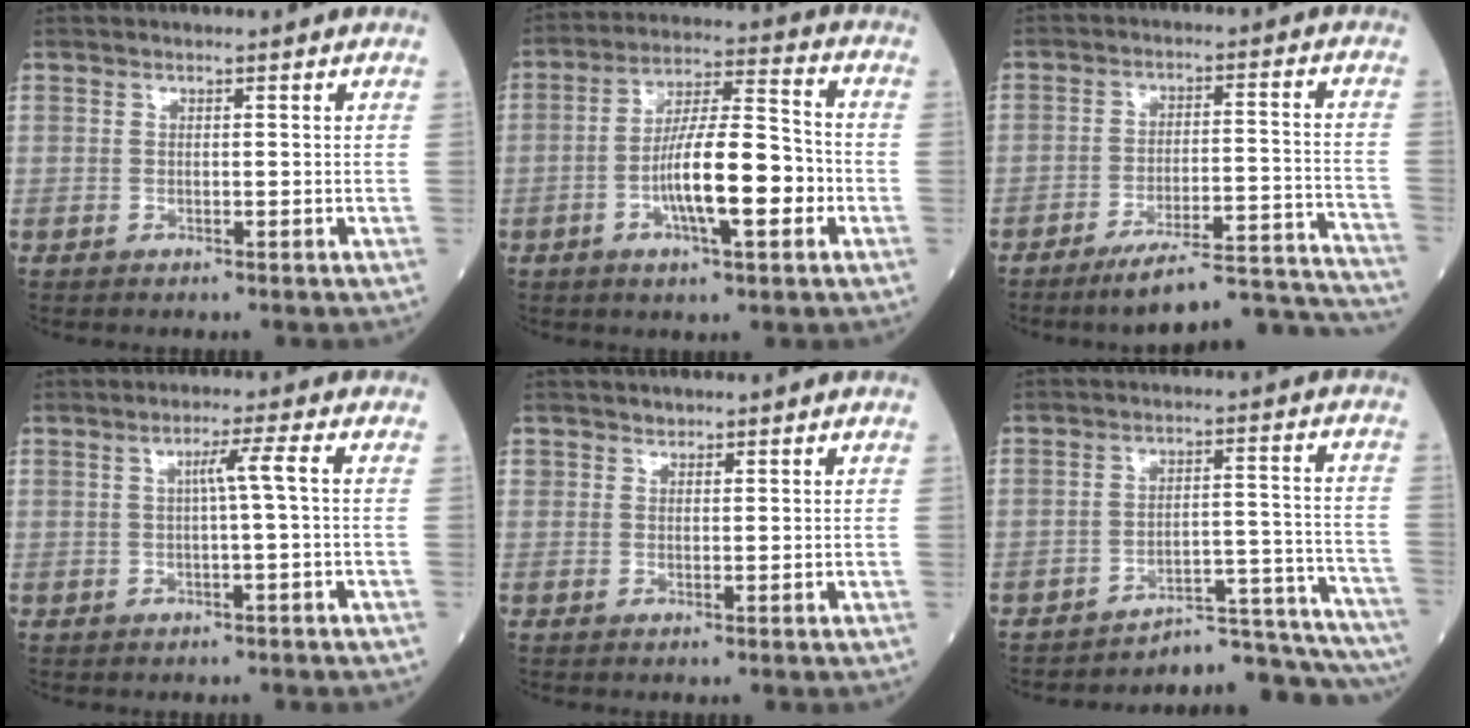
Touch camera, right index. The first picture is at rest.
{"total": 13.3, "force": [-3.6, 3.1, 12.5], "torque": [-0.230, 0.013, -0.058]}
{"total": 18.9, "force": [-18.0, 0.7, 5.7], "torque": [-0.040, 0.031, -0.252]}
{"total": 3.8, "force": [0.3, -0.1, 3.8], "torque": [-0.075, 0.011, 0.010]}
{"total": 2.4, "force": [1.4, 2.0, 0.5], "torque": [-0.017, 0.016, 0.029]}
{"total": 15.9, "force": [-15.8, -0.1, 2.1], "torque": [-0.008, 0.041, -0.211]}